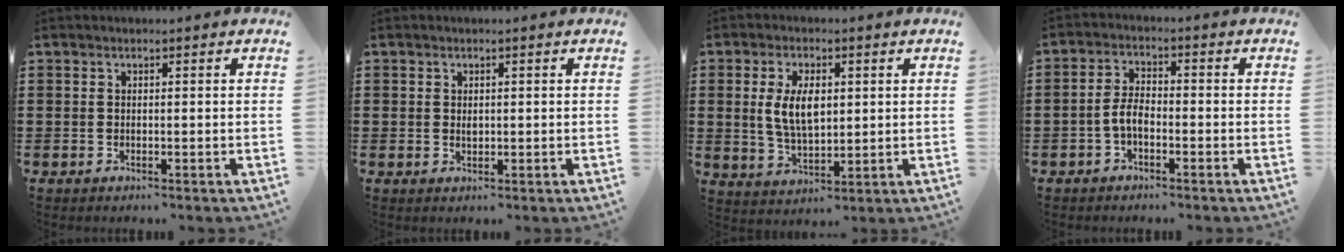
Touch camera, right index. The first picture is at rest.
{"total": 1.0, "force": [0.2, 0.8, 0.6], "torque": [-0.014, 0.005, 0.004]}
{"total": 7.1, "force": [1.1, 3.7, 6.0], "torque": [-0.120, 0.005, 0.016]}
{"total": 3.9, "force": [-1.5, 1.8, 3.1], "torque": [-0.077, -0.001, -0.035]}